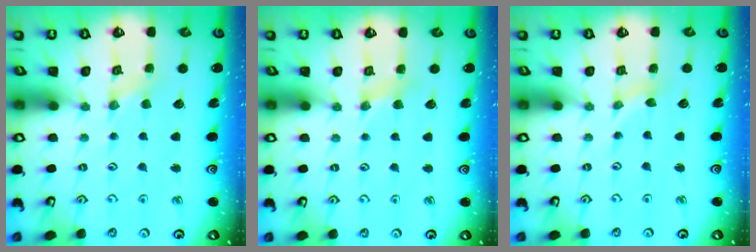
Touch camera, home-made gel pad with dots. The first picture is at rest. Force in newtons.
{"total": 1.9, "press": 1.9, "slide": 0.4}
{"total": 0.0}